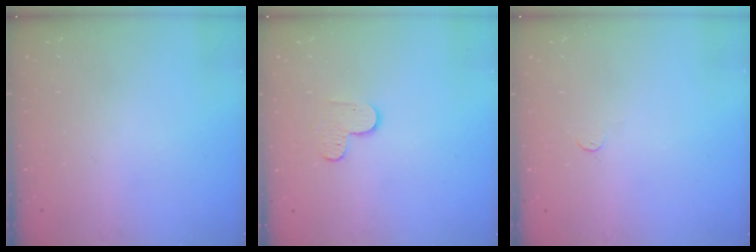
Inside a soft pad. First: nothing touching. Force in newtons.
{"total": 3.7, "press": 3.7, "slide": 0.4}
{"total": 3.2, "press": 3.2, "slide": 0.2}